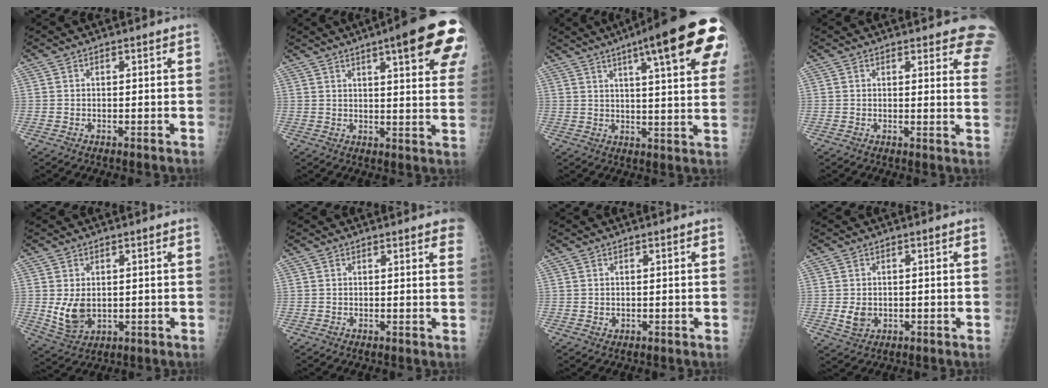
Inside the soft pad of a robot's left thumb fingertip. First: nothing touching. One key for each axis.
{"total": 18.3, "fx": 9.5, "fy": 3.7, "fz": 15.2, "tx": -0.180, "ty": -0.024, "tz": 0.111}
{"total": 22.2, "fx": 10.8, "fy": 4.0, "fz": 19.0, "tx": -0.250, "ty": -0.011, "tz": 0.137}
{"total": 9.0, "fx": 7.4, "fy": 2.6, "fz": 4.4, "tx": -0.008, "ty": -0.030, "tz": 0.060}
{"total": 6.3, "fx": 0.3, "fy": 4.5, "fz": 4.5, "tx": -0.072, "ty": -0.014, "tz": 0.022}
{"total": 4.9, "fx": 3.7, "fy": 1.0, "fz": 3.1, "tx": -0.023, "ty": -0.004, "tz": 0.030}
{"total": 0.7, "fx": 0.2, "fy": 0.6, "fz": 0.3, "tx": -0.001, "ty": 0.000, "tz": 0.003}
{"total": 3.4, "fx": -0.3, "fy": 2.7, "fz": 2.0, "tx": -0.027, "ty": -0.003, "tz": 0.003}